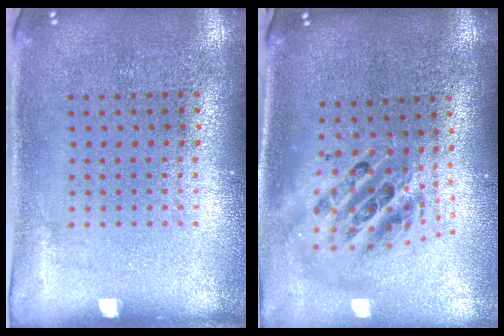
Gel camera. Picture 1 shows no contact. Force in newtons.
{"total": 2.3, "press": 1.7, "slide": 1.5}